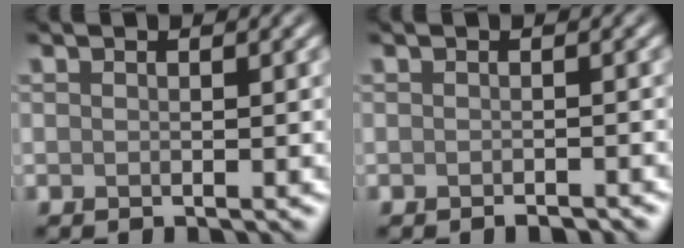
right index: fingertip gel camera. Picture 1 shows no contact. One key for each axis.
{"total": 0.9, "fx": -0.7, "fy": 0.3, "fz": 0.5, "tx": -0.006, "ty": -0.003, "tz": -0.010}